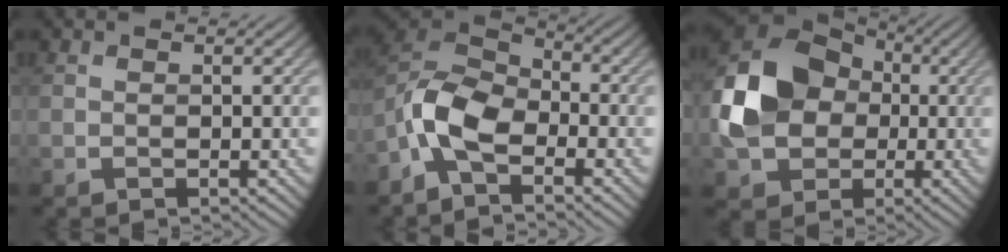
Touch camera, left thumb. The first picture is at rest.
{"total": 8.8, "force": [-4.3, 4.4, 6.2], "torque": [-0.134, 0.004, -0.105]}
{"total": 12.7, "force": [-0.4, 10.2, 7.6], "torque": [-0.179, 0.008, -0.020]}